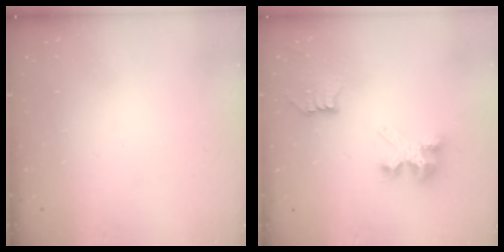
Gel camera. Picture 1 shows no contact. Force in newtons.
{"total": 6.6, "press": 6.6, "slide": 0.1}